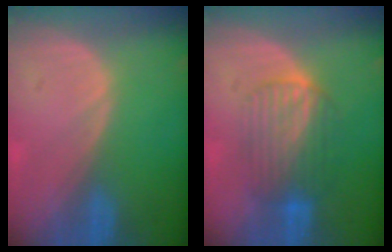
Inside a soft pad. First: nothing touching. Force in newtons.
{"total": 6.6, "press": 6.5, "slide": 1.3}